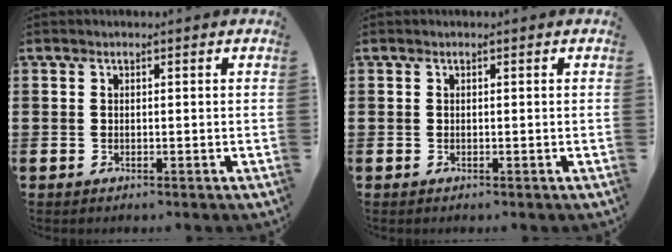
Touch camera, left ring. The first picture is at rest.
{"total": 0.0}